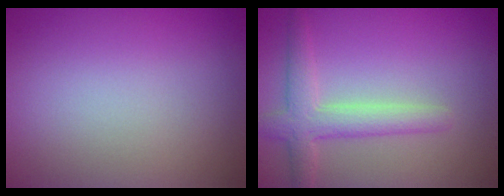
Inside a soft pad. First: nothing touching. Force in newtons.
{"total": 3.4, "press": 3.4, "slide": 0.3}